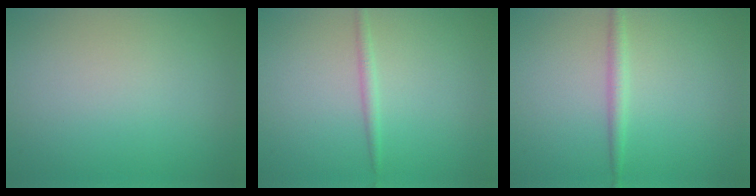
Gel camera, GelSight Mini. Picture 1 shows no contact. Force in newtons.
{"total": 1.0, "press": 1.0, "slide": 0.0}
{"total": 1.5, "press": 1.5, "slide": 0.1}